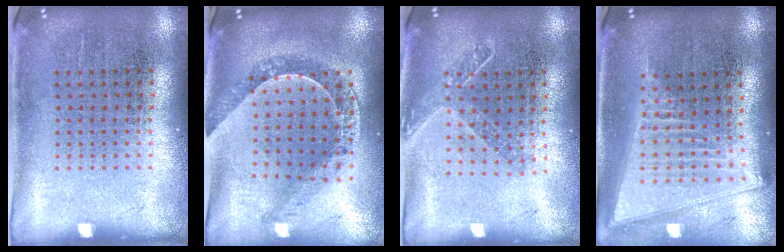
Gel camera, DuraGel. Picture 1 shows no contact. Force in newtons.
{"total": 1.1, "press": 1.0, "slide": 0.2}
{"total": 1.5, "press": 1.2, "slide": 0.9}
{"total": 2.1, "press": 1.7, "slide": 1.2}